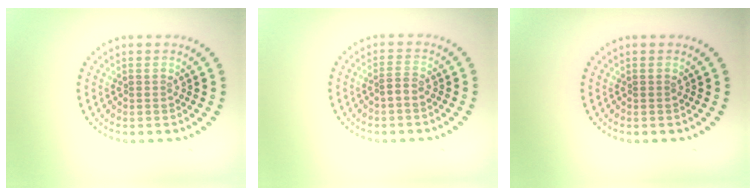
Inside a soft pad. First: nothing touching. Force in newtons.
{"total": 1.0, "press": 0.8, "slide": 0.5}
{"total": 0.0}